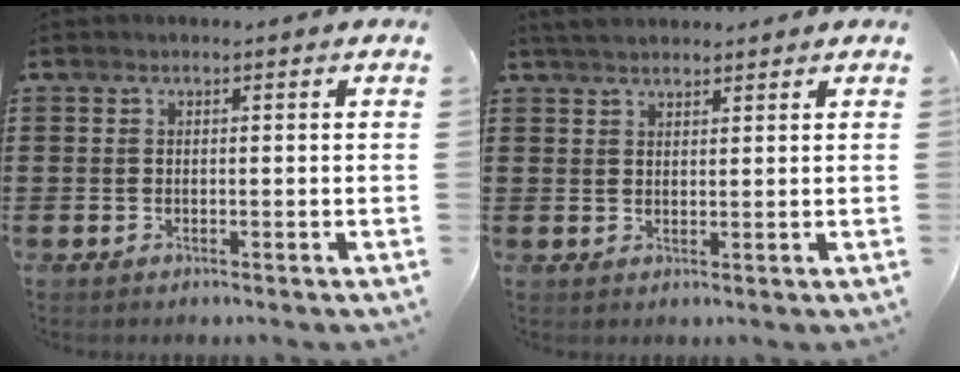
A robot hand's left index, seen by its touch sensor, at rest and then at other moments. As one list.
[{"total": 3.0, "force": [2.7, 0.8, 1.1], "torque": [-0.029, 0.002, 0.051]}]